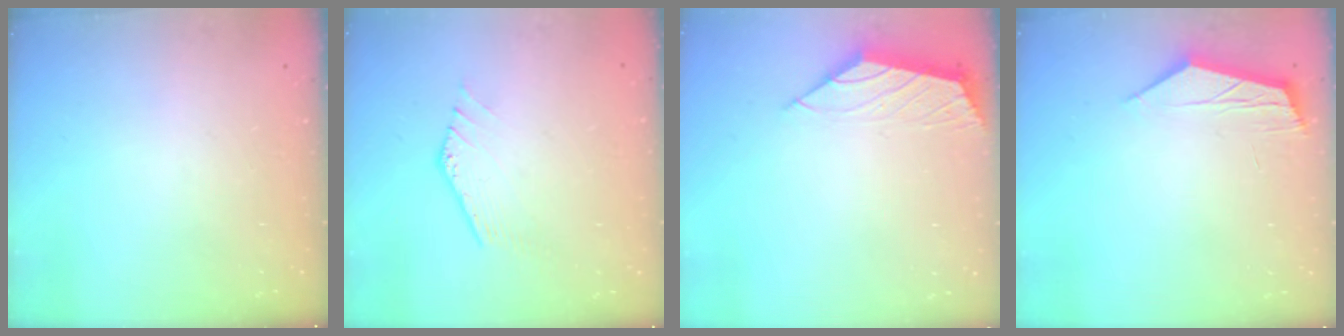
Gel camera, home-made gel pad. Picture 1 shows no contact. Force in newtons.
{"total": 0.0}
{"total": 2.1, "press": 2.0, "slide": 0.5}
{"total": 5.3, "press": 5.3, "slide": 0.3}